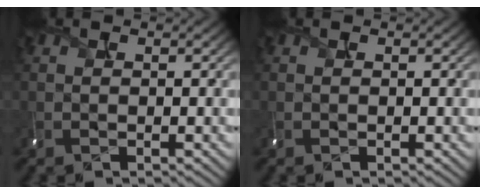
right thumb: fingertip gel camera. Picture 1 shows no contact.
{"total": 0.0}